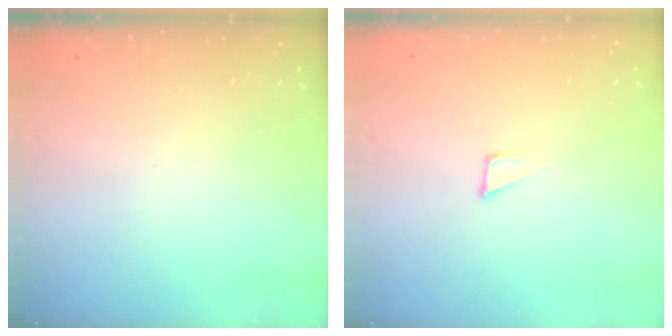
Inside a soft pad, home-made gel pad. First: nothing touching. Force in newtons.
{"total": 4.2, "press": 4.2, "slide": 0.4}